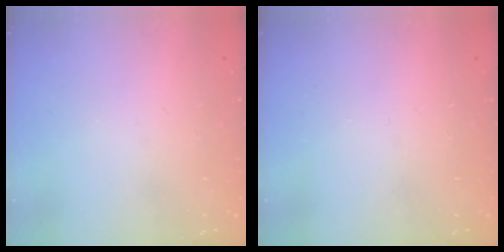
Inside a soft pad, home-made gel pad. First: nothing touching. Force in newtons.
{"total": 0.0}